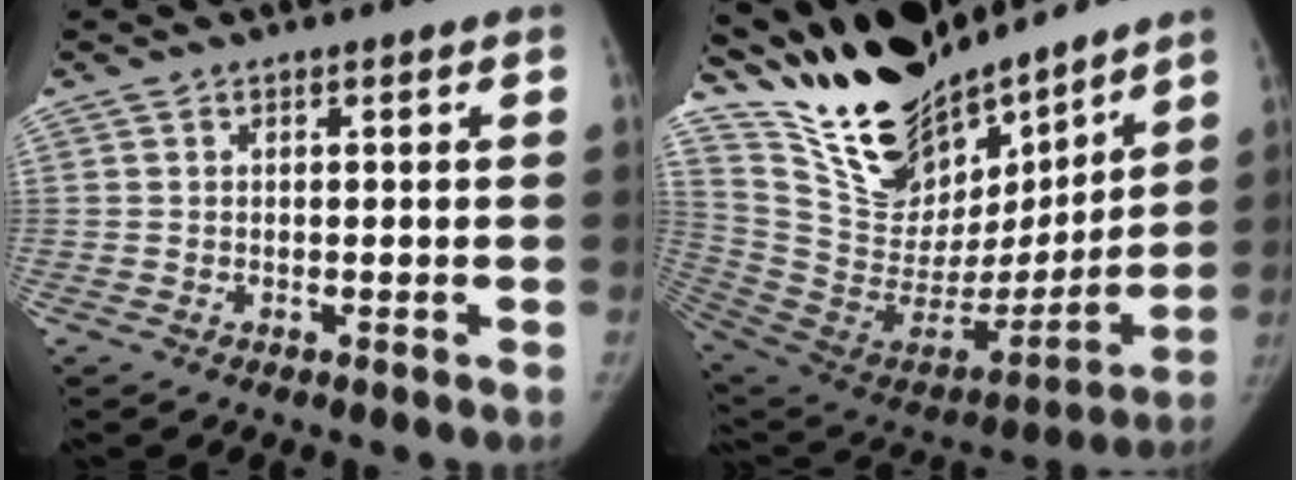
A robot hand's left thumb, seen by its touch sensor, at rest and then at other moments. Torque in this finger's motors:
{"motor_torque": [3.01, -0.36, 0.68, -2.09, 0.23]}